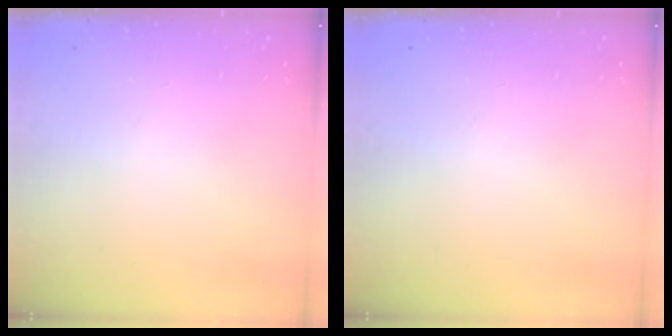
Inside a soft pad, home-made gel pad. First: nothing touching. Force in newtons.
{"total": 0.0}